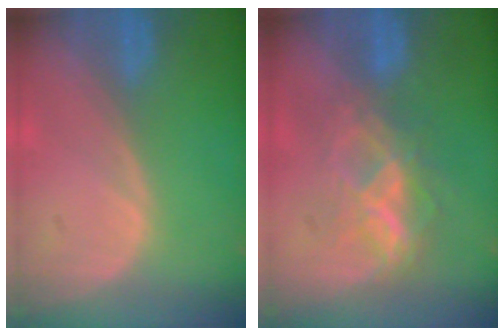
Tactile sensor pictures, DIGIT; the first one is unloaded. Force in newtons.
{"total": 7.1, "press": 6.2, "slide": 3.6}